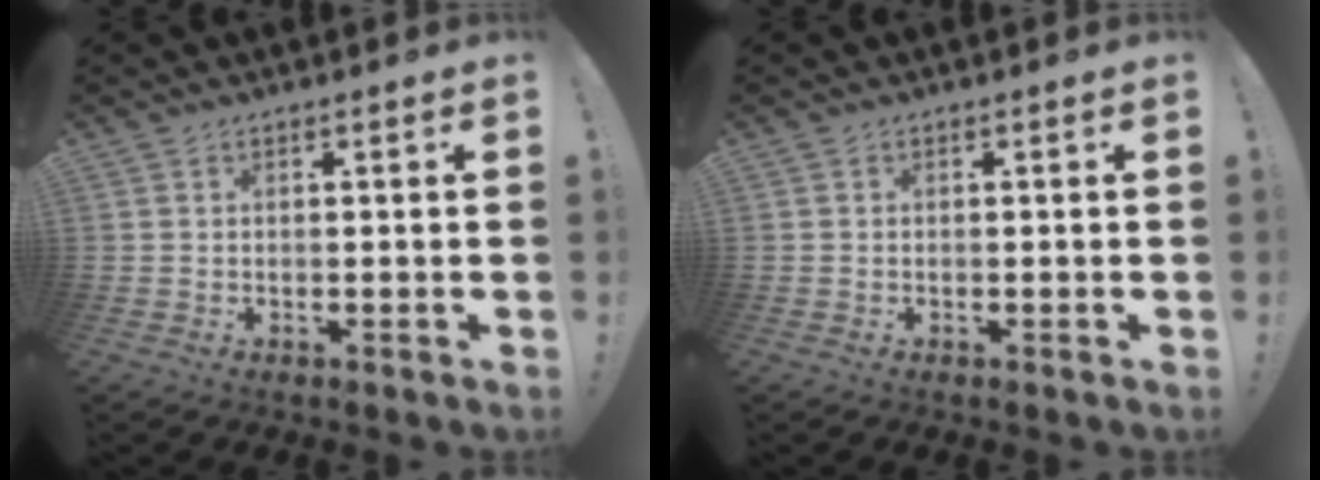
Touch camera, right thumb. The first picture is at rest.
{"total": 0.0}